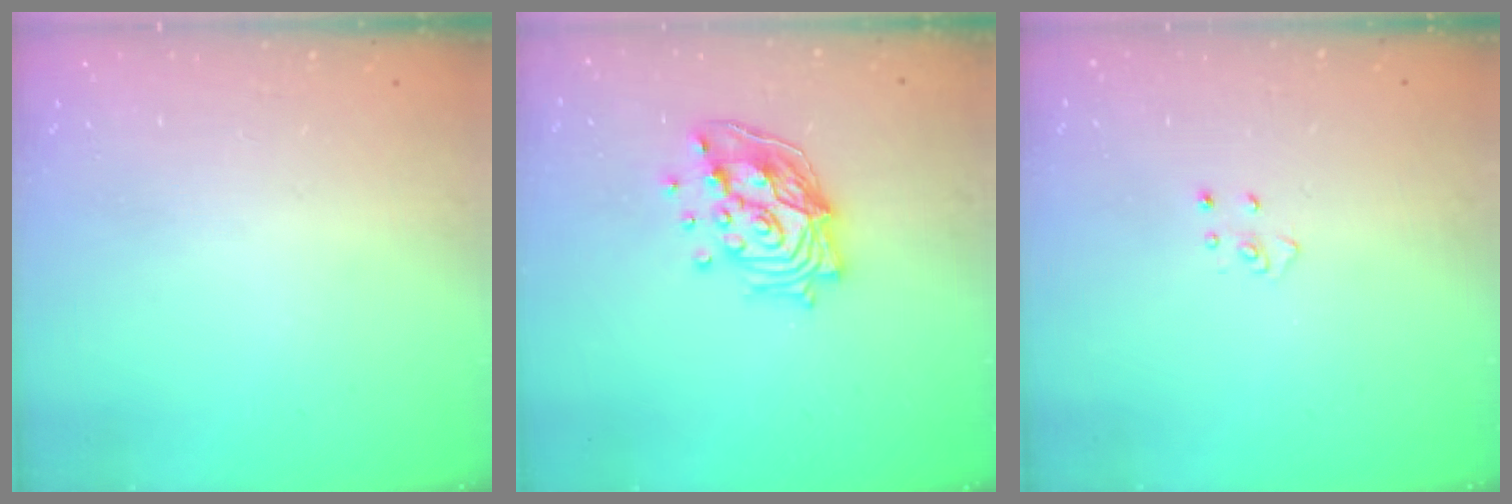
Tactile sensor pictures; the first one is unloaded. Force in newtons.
{"total": 17.0, "press": 16.1, "slide": 5.5}
{"total": 3.2, "press": 3.2, "slide": 0.3}